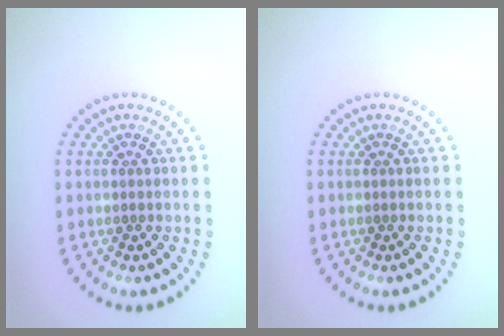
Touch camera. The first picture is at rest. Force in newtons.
{"total": 0.0}